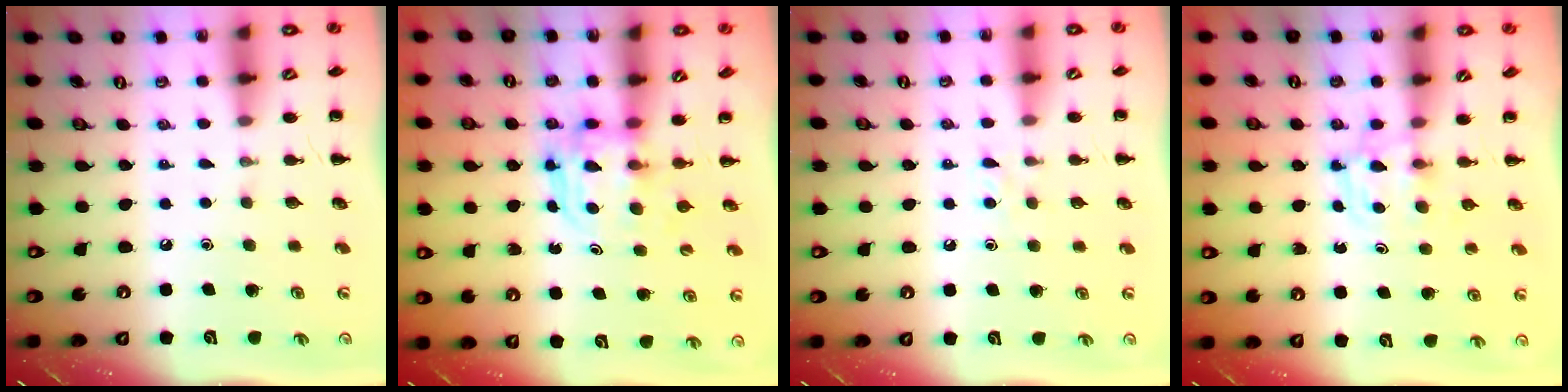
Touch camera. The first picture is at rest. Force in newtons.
{"total": 3.6, "press": 3.6, "slide": 0.3}
{"total": 3.2, "press": 3.0, "slide": 1.1}
{"total": 2.9, "press": 2.6, "slide": 1.2}